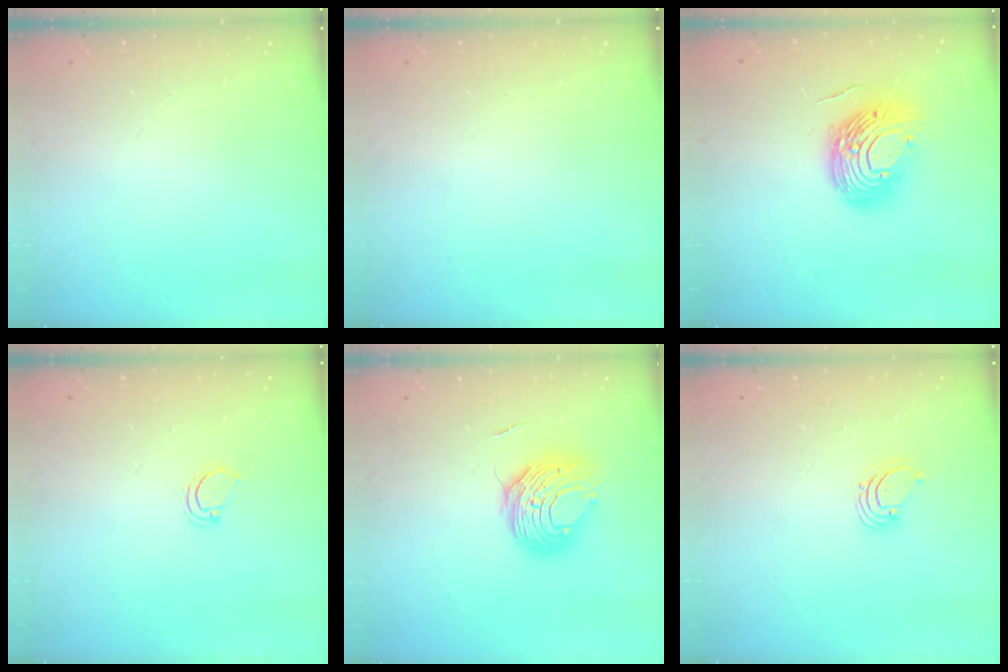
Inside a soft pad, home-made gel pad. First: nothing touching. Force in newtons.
{"total": 0.0}
{"total": 14.5, "press": 14.4, "slide": 1.9}
{"total": 2.3, "press": 2.3, "slide": 0.2}
{"total": 9.6, "press": 9.5, "slide": 0.7}
{"total": 1.6, "press": 1.6, "slide": 0.1}